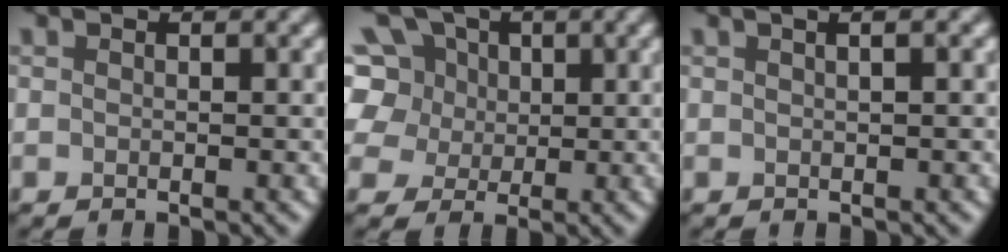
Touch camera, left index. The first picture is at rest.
{"total": 9.8, "force": [3.7, 7.6, 4.8], "torque": [-0.101, 0.029, 0.041]}
{"total": 3.5, "force": [1.6, 1.7, 2.7], "torque": [-0.011, 0.024, -0.010]}